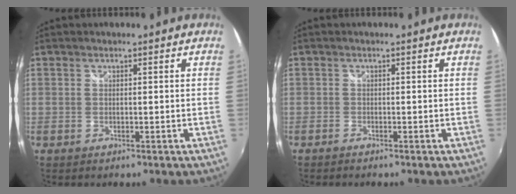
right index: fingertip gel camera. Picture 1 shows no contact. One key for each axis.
{"total": 0.8, "fx": -0.7, "fy": 0.1, "fz": 0.3, "tx": -0.008, "ty": -0.004, "tz": -0.016}